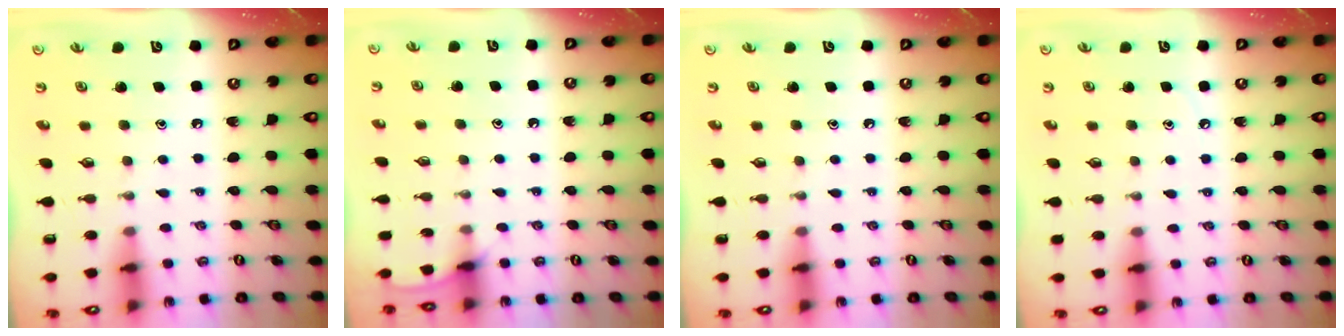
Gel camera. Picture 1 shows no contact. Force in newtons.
{"total": 4.0, "press": 3.9, "slide": 0.5}
{"total": 0.0}
{"total": 4.5, "press": 4.5, "slide": 0.8}